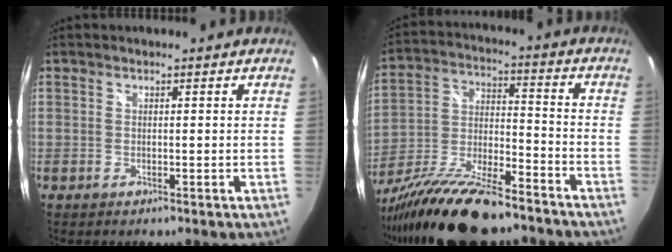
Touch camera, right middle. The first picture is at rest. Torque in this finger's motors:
{"motor_torque": [1.04, -1.02, 0.43, 0.16]}